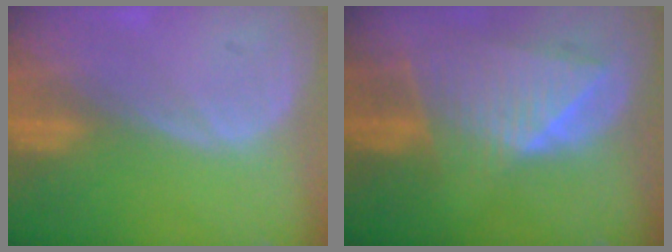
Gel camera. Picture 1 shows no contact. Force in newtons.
{"total": 8.9, "press": 7.8, "slide": 4.2}